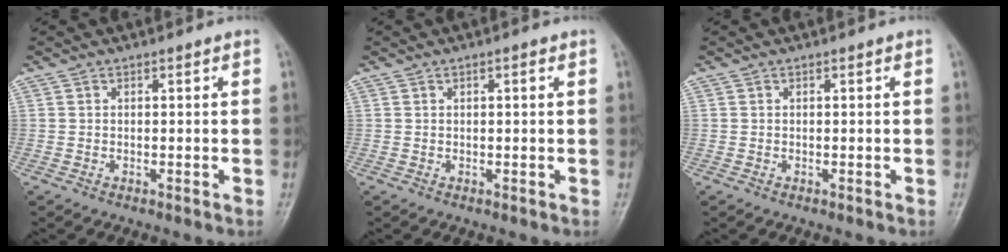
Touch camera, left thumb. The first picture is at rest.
{"total": 0.8, "force": [0.4, 0.2, 0.7], "torque": [-0.011, 0.001, 0.005]}
{"total": 0.0}